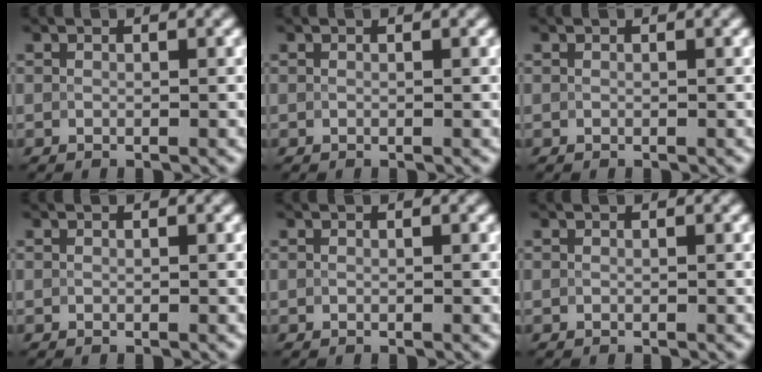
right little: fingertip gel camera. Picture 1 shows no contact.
{"total": 0.0}
{"total": 0.0}
{"total": 0.0}
{"total": 0.0}
{"total": 0.0}